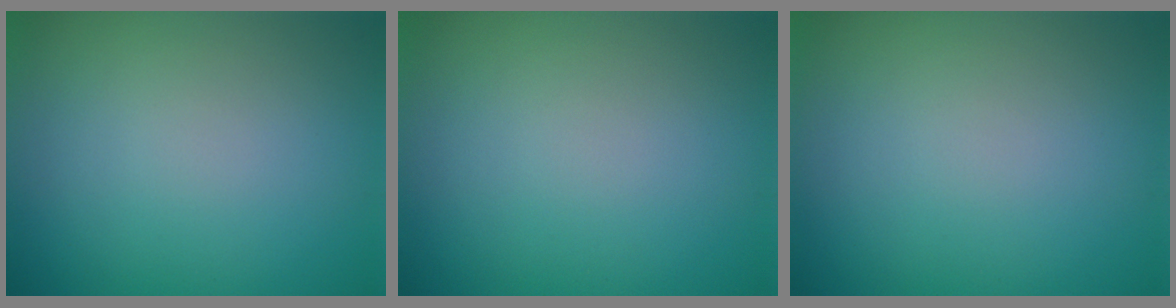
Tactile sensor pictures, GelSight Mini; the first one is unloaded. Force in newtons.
{"total": 0.0}
{"total": 0.0}